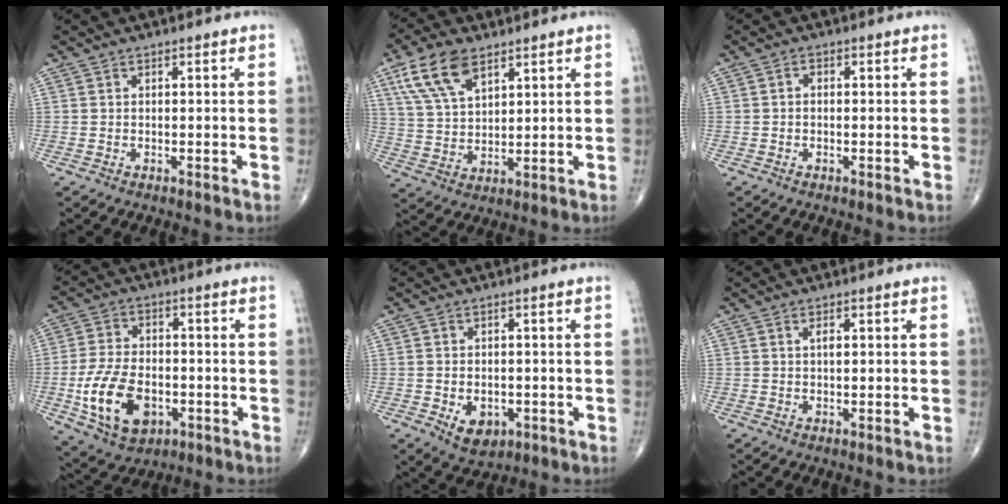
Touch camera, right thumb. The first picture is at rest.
{"total": 11.4, "force": [6.3, 5.8, 7.5], "torque": [-0.135, -0.016, 0.128]}
{"total": 1.2, "force": [-0.1, 0.9, 0.8], "torque": [-0.009, 0.006, -0.003]}
{"total": 14.1, "force": [-3.8, 8.9, 10.2], "torque": [-0.177, 0.009, -0.062]}
{"total": 5.9, "force": [-1.9, 4.1, 3.7], "torque": [-0.042, 0.005, -0.019]}
{"total": 1.4, "force": [0.3, 0.6, 1.2], "torque": [-0.021, 0.000, 0.004]}